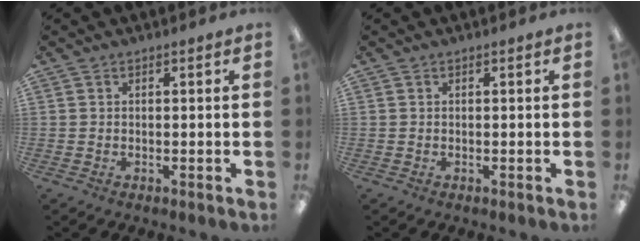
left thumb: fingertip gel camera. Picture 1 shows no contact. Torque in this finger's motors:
{"motor_torque": [-0.01, 0.00, -0.11, 0.04, 0.00]}